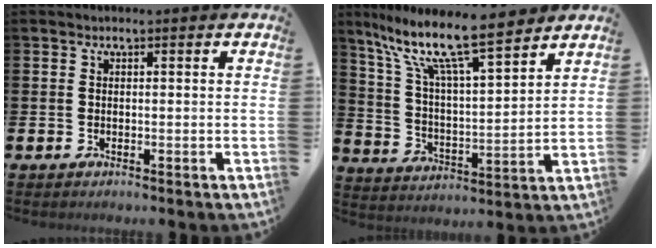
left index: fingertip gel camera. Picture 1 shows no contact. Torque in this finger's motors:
{"motor_torque": [0.76, -1.38, 1.05, 0.21]}